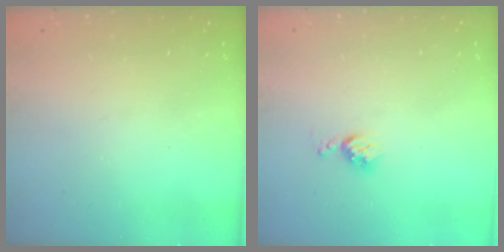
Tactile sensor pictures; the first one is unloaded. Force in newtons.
{"total": 4.3, "press": 4.3, "slide": 0.5}